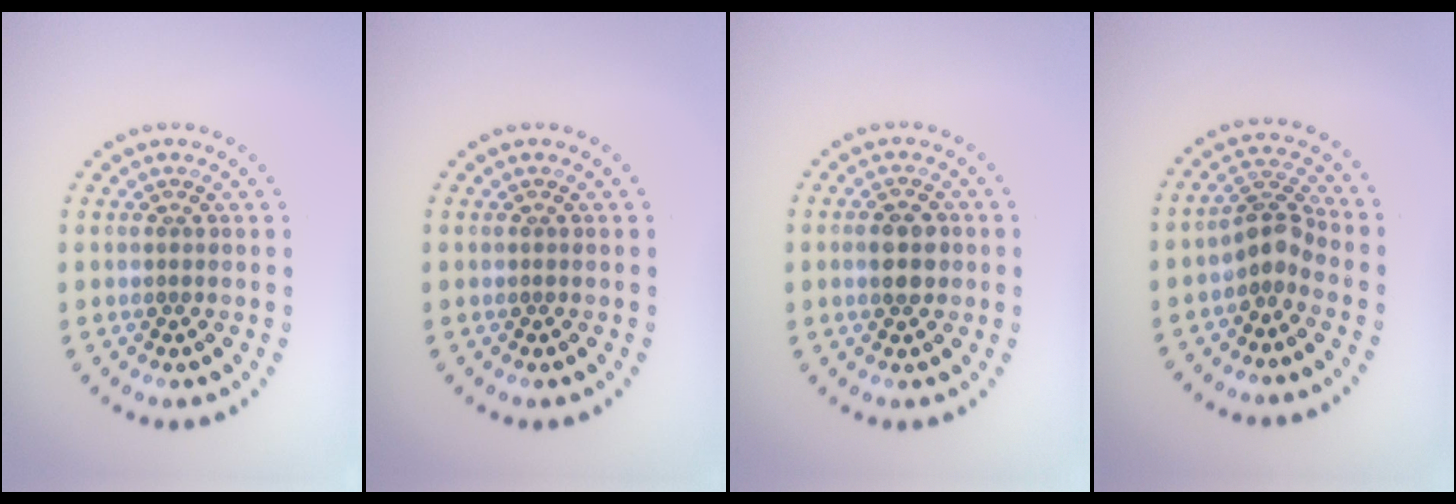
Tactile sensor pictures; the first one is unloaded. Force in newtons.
{"total": 0.0}
{"total": 2.8, "press": 2.8, "slide": 0.2}
{"total": 2.8, "press": 2.1, "slide": 1.9}